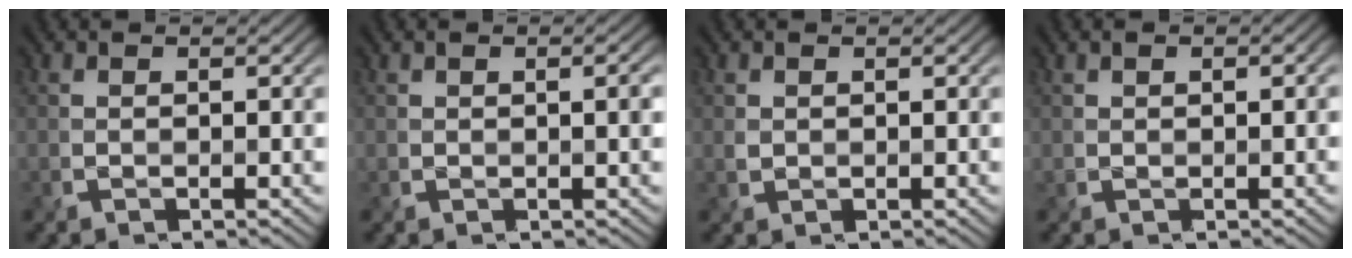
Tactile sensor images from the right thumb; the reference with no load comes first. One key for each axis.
{"total": 1.5, "fx": 0.2, "fy": 0.5, "fz": 1.4, "tx": -0.023, "ty": 0.002, "tz": 0.003}
{"total": 0.6, "fx": 0.4, "fy": 0.5, "fz": 0.1, "tx": -0.001, "ty": -0.003, "tz": 0.008}
{"total": 1.6, "fx": 0.4, "fy": 0.8, "fz": 1.4, "tx": -0.022, "ty": 0.003, "tz": 0.009}